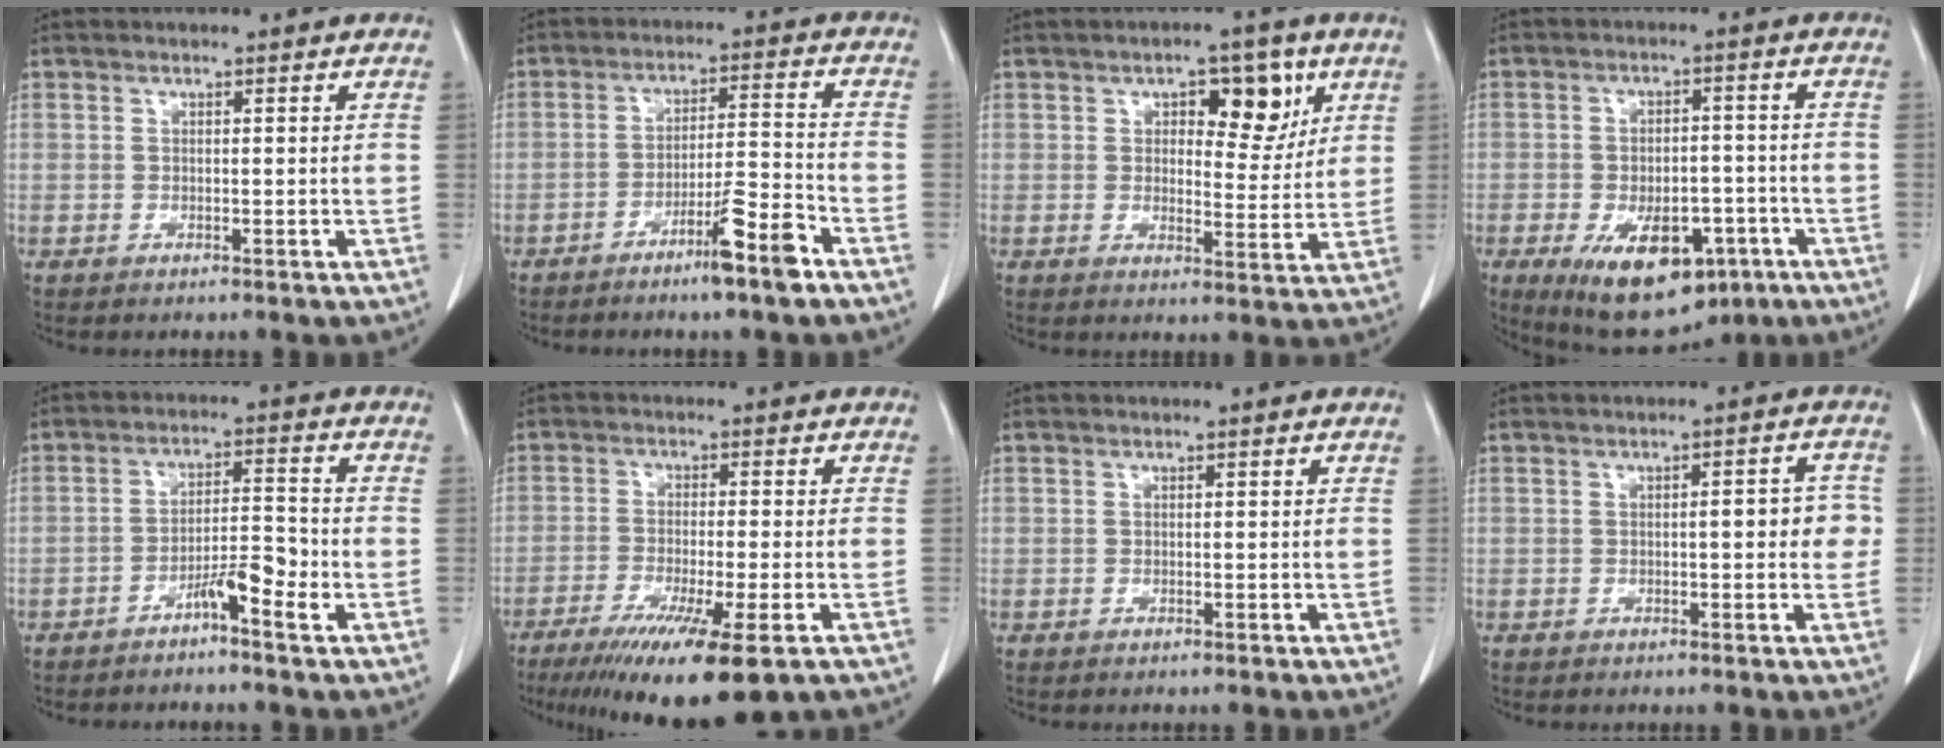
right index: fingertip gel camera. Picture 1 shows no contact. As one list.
[{"total": 7.7, "force": [-5.0, -0.3, 5.8], "torque": [-0.091, 0.001, -0.087]}, {"total": 7.5, "force": [3.4, 3.5, 5.6], "torque": [-0.066, 0.008, 0.047]}, {"total": 15.3, "force": [-7.8, 8.2, 10.4], "torque": [-0.175, -0.003, -0.105]}, {"total": 5.1, "force": [-2.9, 0.4, 4.1], "torque": [-0.067, 0.009, -0.053]}, {"total": 13.7, "force": [-8.7, 1.0, 10.6], "torque": [-0.161, -0.038, -0.137]}, {"total": 0.0}, {"total": 4.2, "force": [-0.1, 1.5, 3.9], "torque": [-0.042, 0.013, -0.004]}]